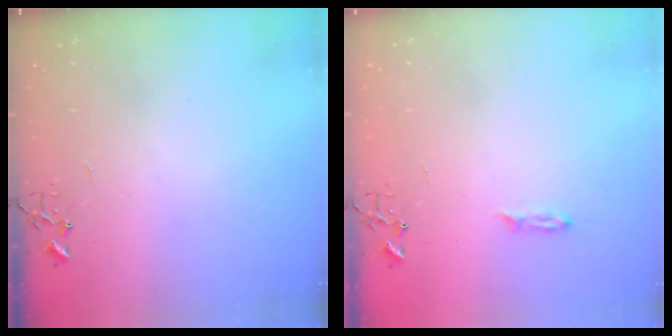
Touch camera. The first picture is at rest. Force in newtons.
{"total": 3.2, "press": 3.2, "slide": 0.4}